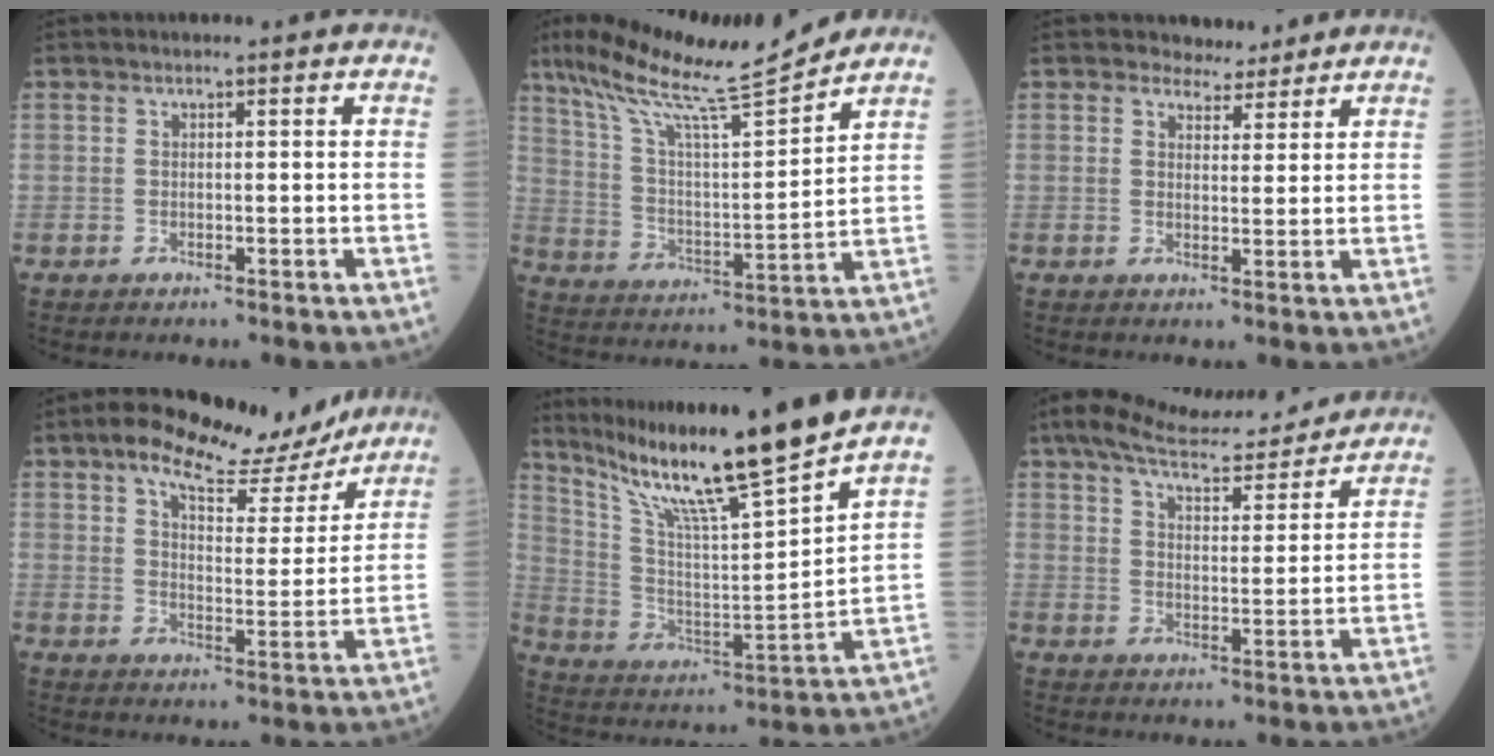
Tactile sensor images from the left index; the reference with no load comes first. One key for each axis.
{"total": 16.7, "fx": 14.3, "fy": 0.2, "fz": 8.7, "tx": -0.155, "ty": 0.005, "tz": 0.241}
{"total": 3.5, "fx": 3.3, "fy": 1.3, "fz": 0.1, "tx": -0.001, "ty": 0.000, "tz": 0.046}
{"total": 13.1, "fx": 10.6, "fy": 4.2, "fz": 6.5, "tx": -0.100, "ty": 0.011, "tz": 0.148}
{"total": 18.6, "fx": 15.0, "fy": -1.6, "fz": 11.0, "tx": -0.195, "ty": -0.022, "tz": 0.257}
{"total": 14.4, "fx": 13.1, "fy": 2.3, "fz": 5.6, "tx": -0.092, "ty": 0.017, "tz": 0.189}